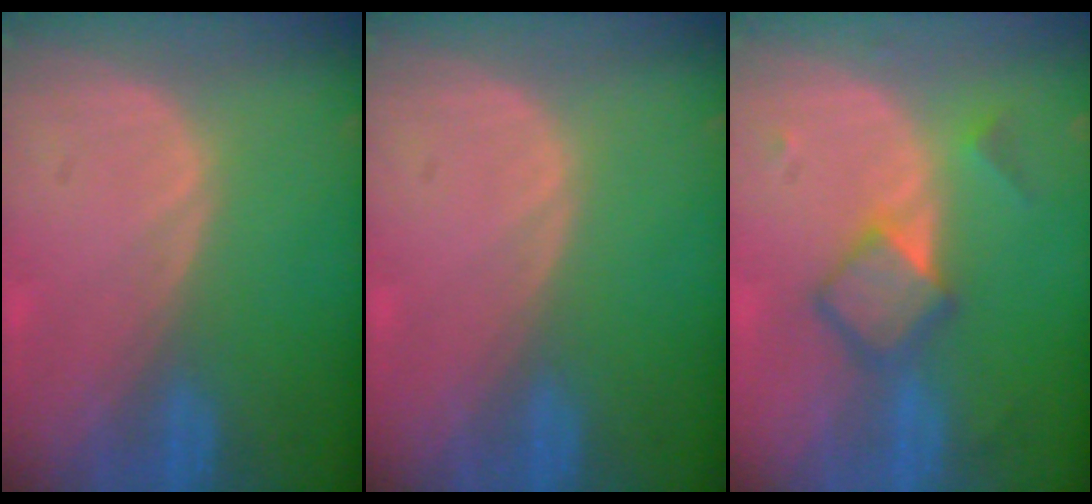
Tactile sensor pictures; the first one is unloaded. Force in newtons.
{"total": 0.0}
{"total": 5.1, "press": 5.1, "slide": 0.0}